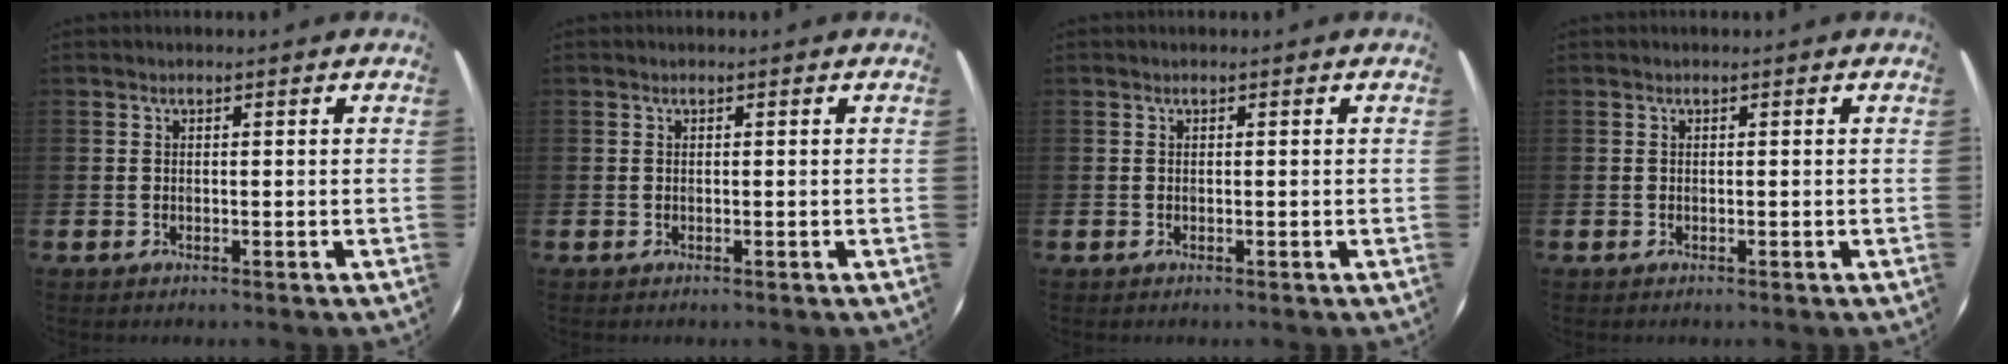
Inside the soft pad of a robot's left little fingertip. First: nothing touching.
{"total": 0.0}
{"total": 0.0}
{"total": 0.0}